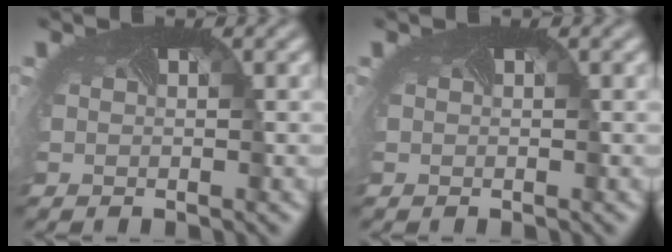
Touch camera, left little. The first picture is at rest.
{"total": 0.0}